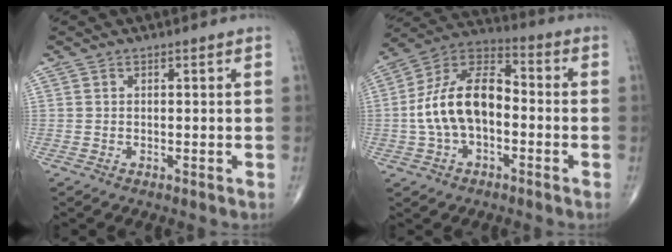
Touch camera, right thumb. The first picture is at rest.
{"total": 15.0, "force": [-1.7, 8.6, 12.2], "torque": [-0.224, 0.045, -0.039]}